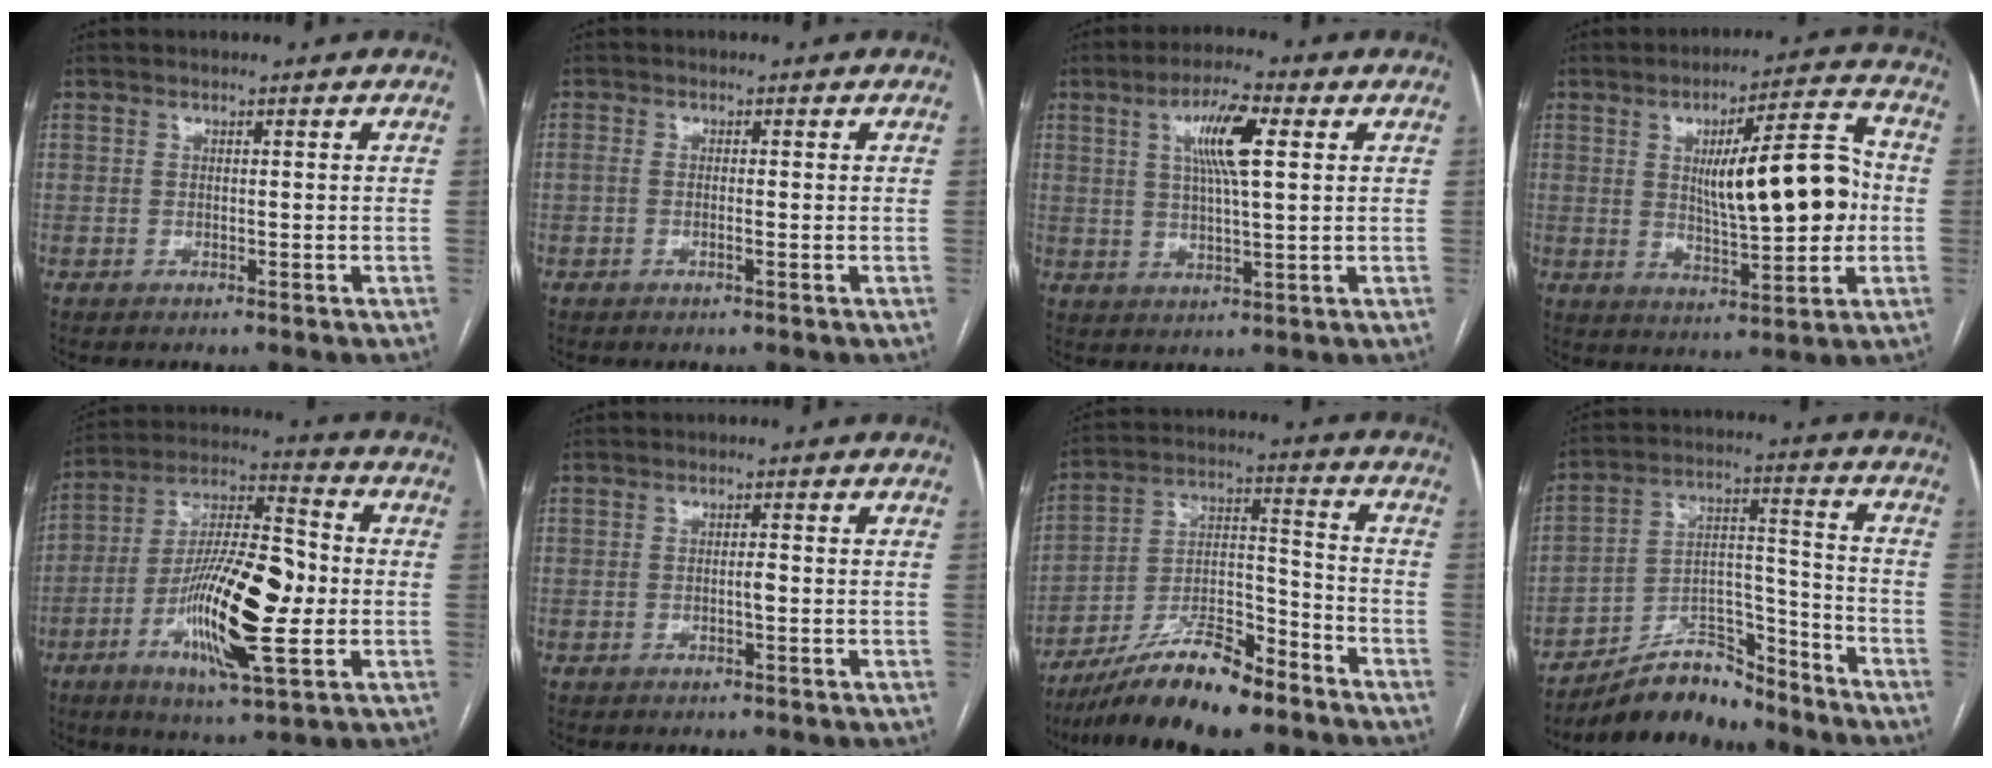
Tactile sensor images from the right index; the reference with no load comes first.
{"total": 1.3, "force": [-0.4, 0.4, 1.2], "torque": [-0.026, 0.005, -0.005]}
{"total": 8.5, "force": [2.8, 1.2, 7.9], "torque": [-0.146, 0.010, 0.049]}
{"total": 14.1, "force": [0.7, 3.2, 13.7], "torque": [-0.206, 0.019, 0.016]}
{"total": 18.9, "force": [-3.8, 4.4, 17.9], "torque": [-0.336, 0.006, -0.066]}
{"total": 1.0, "force": [-0.3, 0.1, 0.9], "torque": [-0.016, 0.001, -0.005]}
{"total": 15.1, "force": [-11.6, 3.1, 9.1], "torque": [-0.167, 0.008, -0.202]}
{"total": 11.1, "force": [-10.2, 3.5, 2.8], "torque": [-0.042, 0.042, -0.178]}